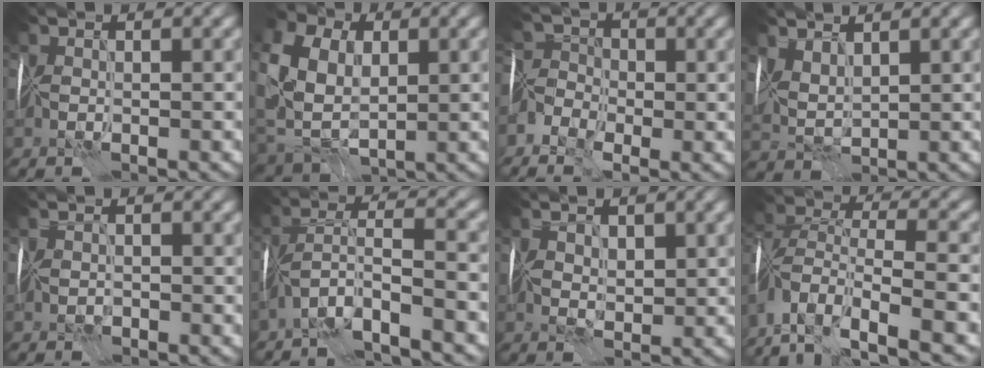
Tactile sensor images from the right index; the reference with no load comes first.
{"total": 10.4, "force": [1.6, 7.3, 7.1], "torque": [-0.166, 0.007, 0.023]}
{"total": 6.3, "force": [-3.2, 4.4, 3.1], "torque": [-0.043, -0.002, -0.061]}
{"total": 3.7, "force": [2.4, 1.8, 2.1], "torque": [-0.058, 0.009, 0.050]}
{"total": 0.6, "force": [0.0, 0.4, 0.4], "torque": [-0.011, 0.001, -0.001]}
{"total": 5.6, "force": [-3.4, 1.0, 4.4], "torque": [-0.083, 0.014, -0.074]}
{"total": 2.3, "force": [1.2, 1.4, 1.4], "torque": [-0.030, 0.001, 0.021]}
{"total": 12.3, "force": [-8.2, 5.8, 7.1], "torque": [-0.147, 0.000, -0.131]}